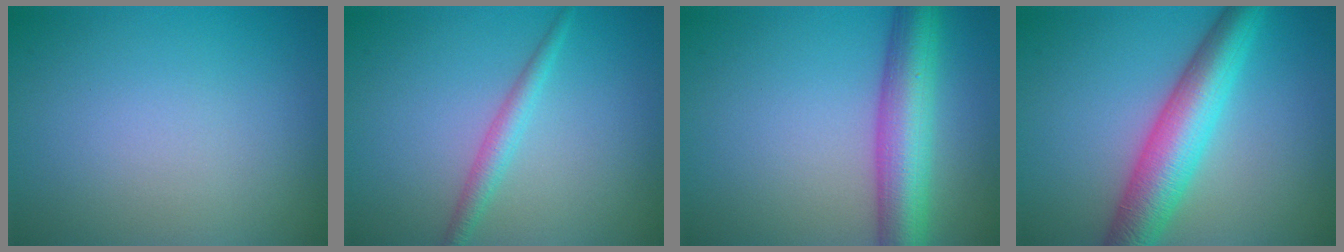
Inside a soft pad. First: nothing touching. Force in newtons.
{"total": 1.9, "press": 1.9, "slide": 0.1}
{"total": 7.1, "press": 7.1, "slide": 0.2}
{"total": 6.7, "press": 6.7, "slide": 0.1}